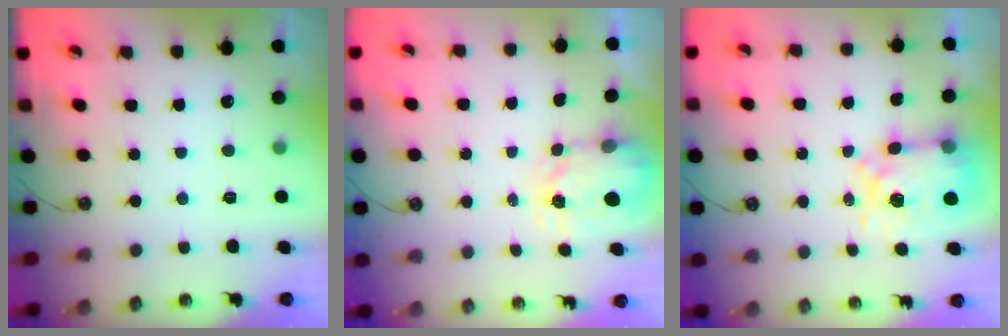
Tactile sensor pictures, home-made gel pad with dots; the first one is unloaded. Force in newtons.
{"total": 3.8, "press": 3.8, "slide": 0.4}
{"total": 9.0, "press": 8.9, "slide": 0.7}